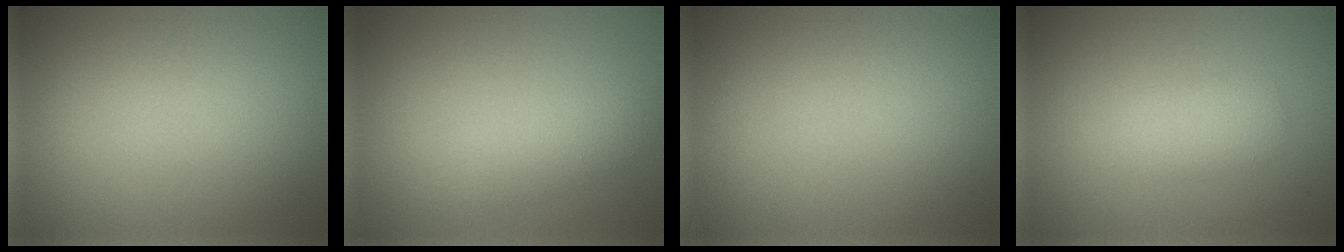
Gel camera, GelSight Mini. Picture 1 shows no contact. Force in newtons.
{"total": 2.4, "press": 2.4, "slide": 0.1}
{"total": 0.0}
{"total": 2.3, "press": 2.3, "slide": 0.1}